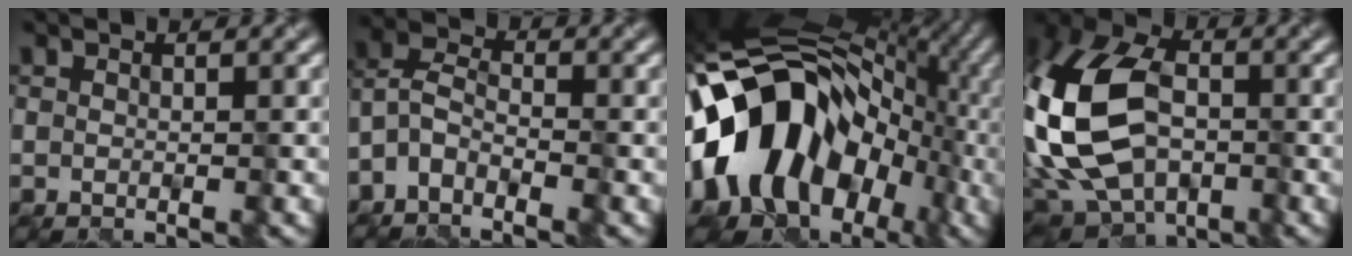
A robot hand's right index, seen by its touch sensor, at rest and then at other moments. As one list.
[{"total": 3.5, "force": [-2.3, 1.6, 2.1], "torque": [-0.047, 0.008, -0.059]}, {"total": 17.6, "force": [-3.3, 12.3, 12.2], "torque": [-0.188, 0.015, -0.066]}, {"total": 15.2, "force": [-0.9, 10.4, 11.0], "torque": [-0.267, -0.003, -0.035]}]